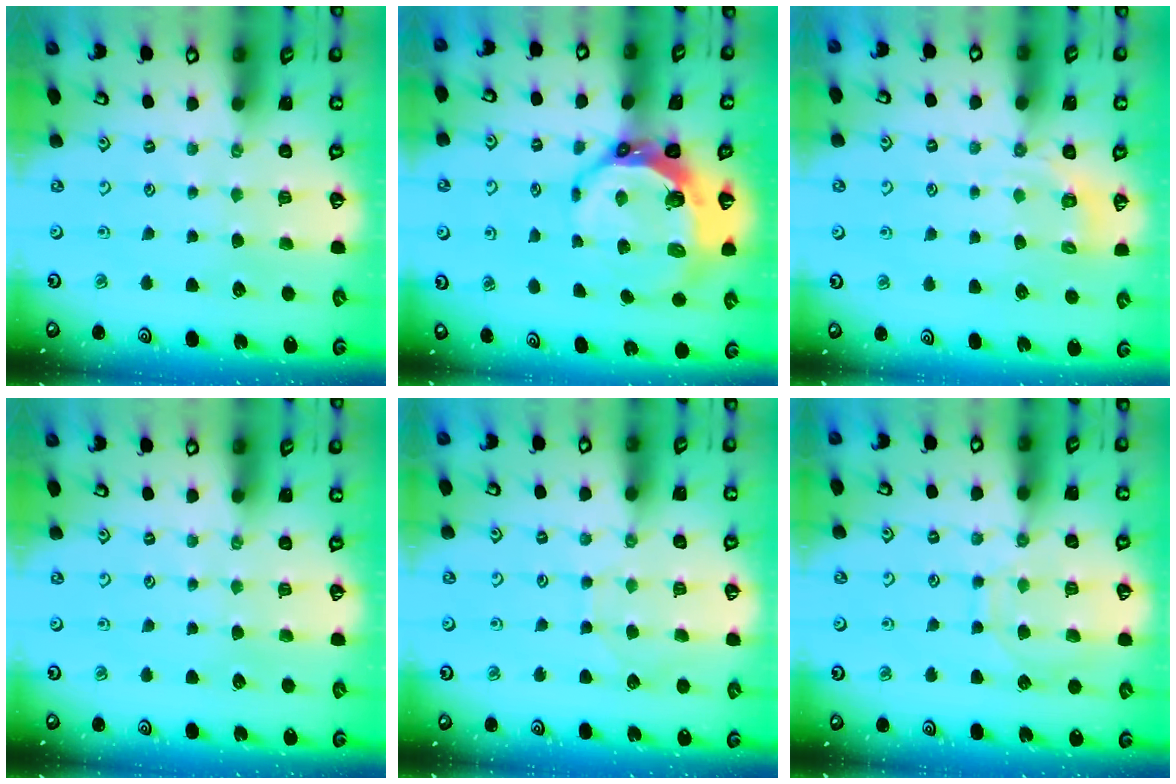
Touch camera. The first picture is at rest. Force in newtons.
{"total": 10.9, "press": 9.7, "slide": 5.0}
{"total": 3.3, "press": 2.9, "slide": 1.5}
{"total": 0.0}
{"total": 4.4, "press": 4.4, "slide": 0.4}
{"total": 9.3, "press": 9.3, "slide": 0.8}